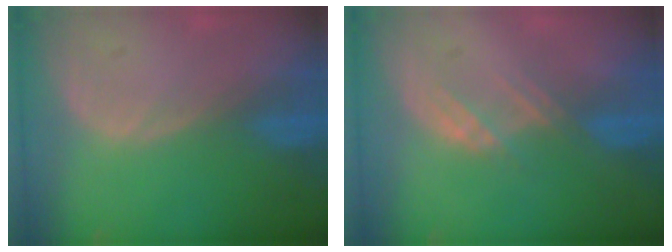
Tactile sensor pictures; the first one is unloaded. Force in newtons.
{"total": 3.0, "press": 2.9, "slide": 0.7}